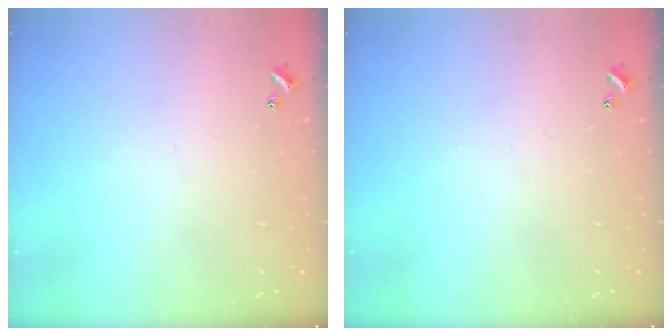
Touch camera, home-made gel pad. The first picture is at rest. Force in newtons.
{"total": 0.0}